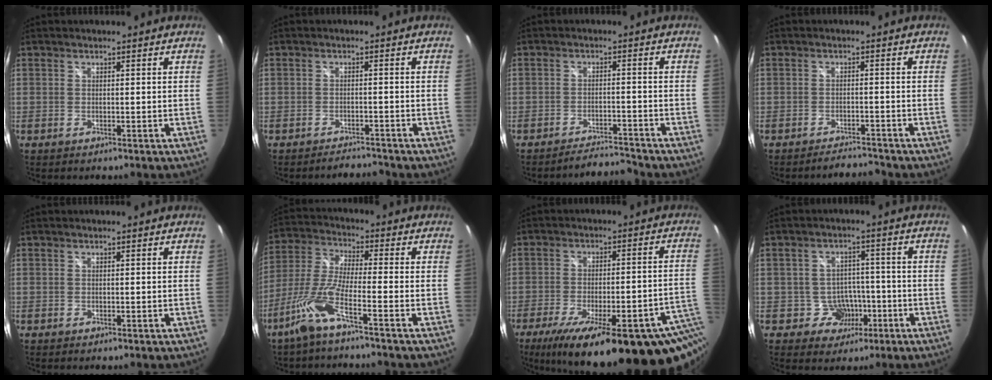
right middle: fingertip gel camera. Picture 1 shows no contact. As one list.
[{"total": 2.9, "force": [-2.8, 0.5, 0.3], "torque": [-0.011, 0.003, -0.043]}, {"total": 4.7, "force": [-4.7, 0.0, 0.4], "torque": [-0.022, 0.006, -0.074]}, {"total": 3.3, "force": [-3.2, 0.4, 0.4], "torque": [-0.016, 0.004, -0.051]}, {"total": 0.0}, {"total": 9.0, "force": [-5.3, 0.4, 7.3], "torque": [-0.164, -0.005, -0.104]}, {"total": 29.7, "force": [-19.0, 8.0, 21.5], "torque": [-0.301, -0.038, -0.246]}, {"total": 5.8, "force": [-2.3, 5.2, 1.1], "torque": [-0.032, 0.018, -0.020]}]